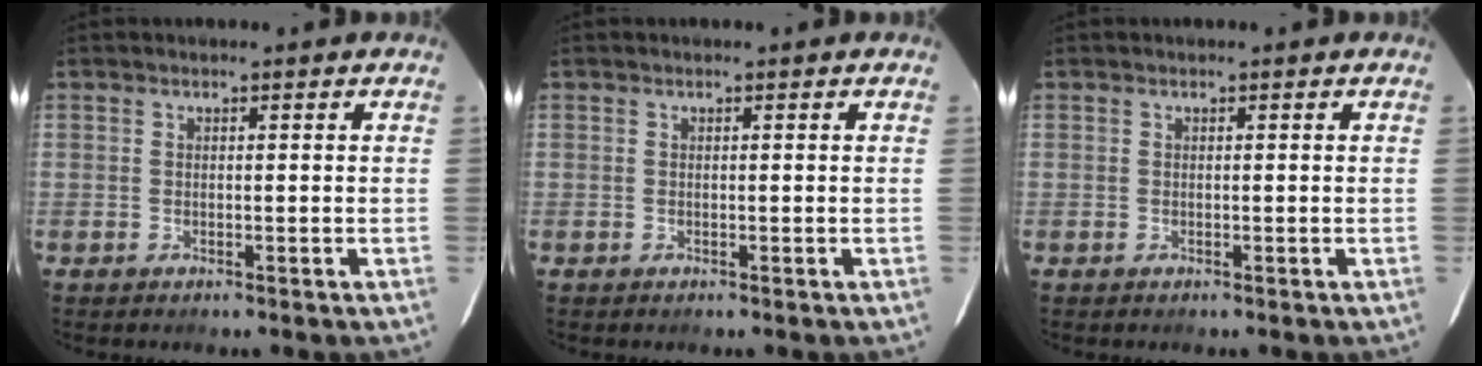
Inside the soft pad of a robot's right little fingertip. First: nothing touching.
{"total": 0.0}
{"total": 0.0}